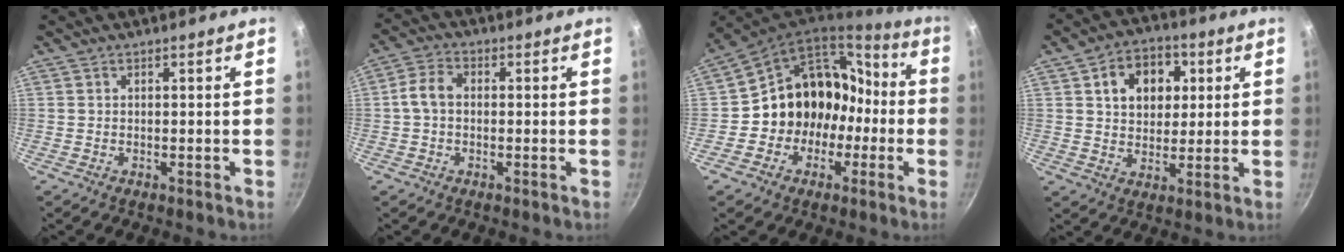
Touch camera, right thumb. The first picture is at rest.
{"total": 4.8, "force": [-0.2, 3.5, 3.3], "torque": [-0.064, 0.019, -0.012]}
{"total": 16.5, "force": [-3.3, 14.5, 7.2], "torque": [-0.060, 0.076, -0.050]}
{"total": 11.5, "force": [3.4, 8.6, 6.8], "torque": [-0.071, 0.002, 0.049]}